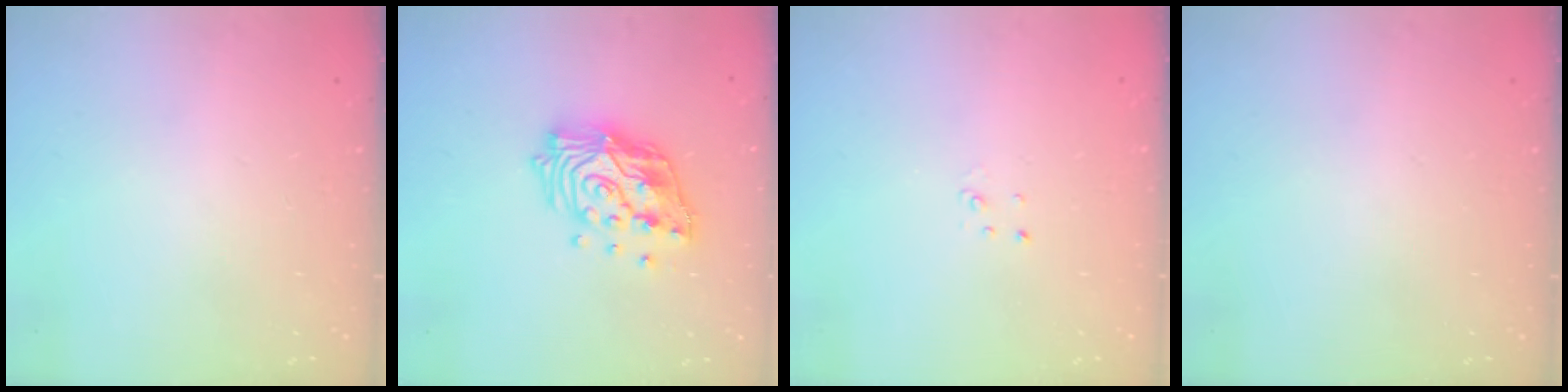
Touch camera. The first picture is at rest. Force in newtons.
{"total": 17.3, "press": 17.1, "slide": 2.1}
{"total": 2.0, "press": 2.0, "slide": 0.2}
{"total": 0.0}